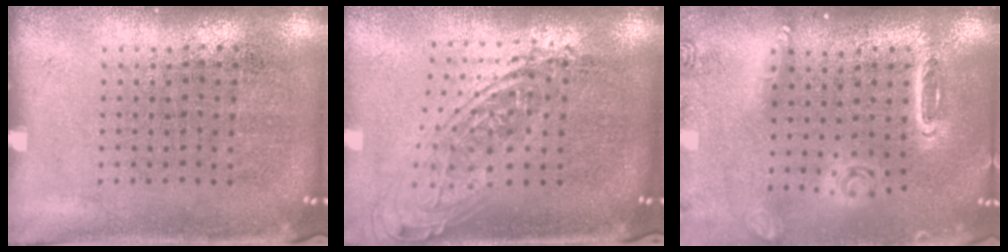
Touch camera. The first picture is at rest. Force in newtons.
{"total": 1.9, "press": 1.4, "slide": 1.2}
{"total": 1.5, "press": 1.5, "slide": 0.1}